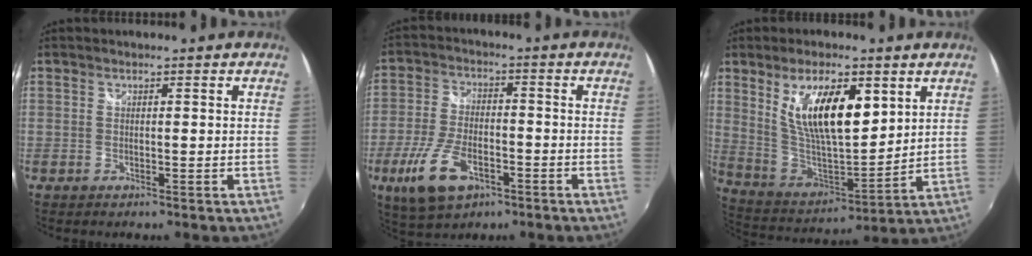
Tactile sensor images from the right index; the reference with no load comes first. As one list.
[{"total": 12.2, "force": [-5.8, 6.0, 8.8], "torque": [-0.197, -0.015, -0.103]}, {"total": 16.4, "force": [6.7, 6.3, 13.6], "torque": [-0.241, -0.005, 0.135]}]